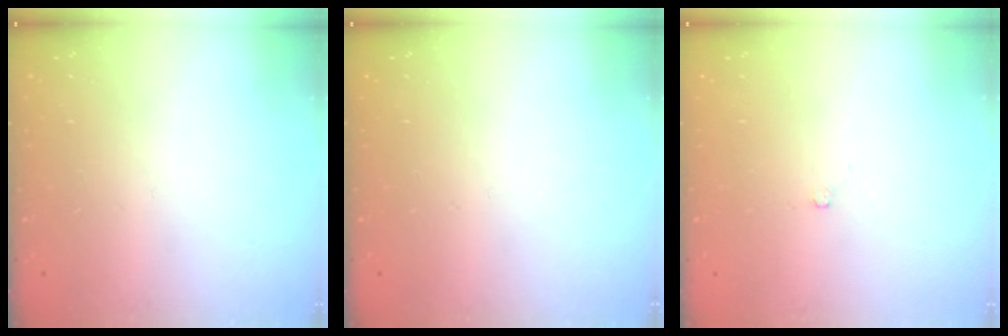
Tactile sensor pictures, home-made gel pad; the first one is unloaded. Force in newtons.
{"total": 0.0}
{"total": 1.8, "press": 1.8, "slide": 0.3}